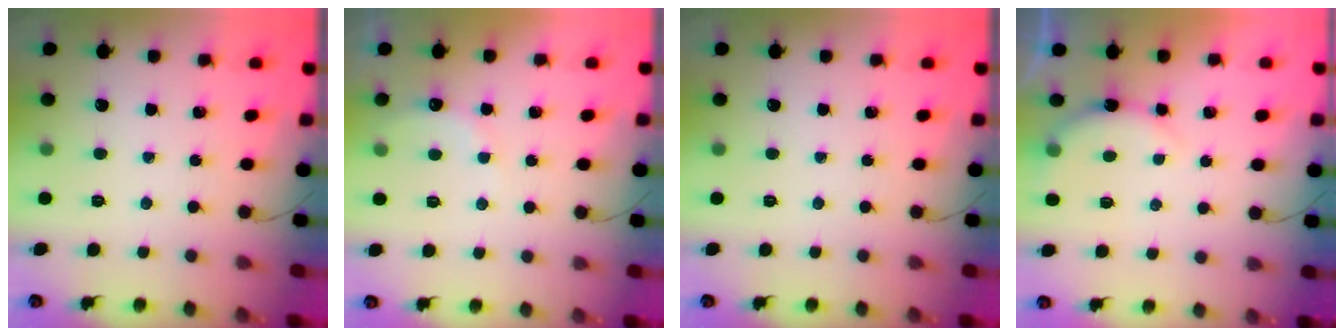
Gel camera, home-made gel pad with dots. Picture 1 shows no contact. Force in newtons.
{"total": 7.4, "press": 7.2, "slide": 1.4}
{"total": 0.0}
{"total": 6.3, "press": 6.3, "slide": 0.8}